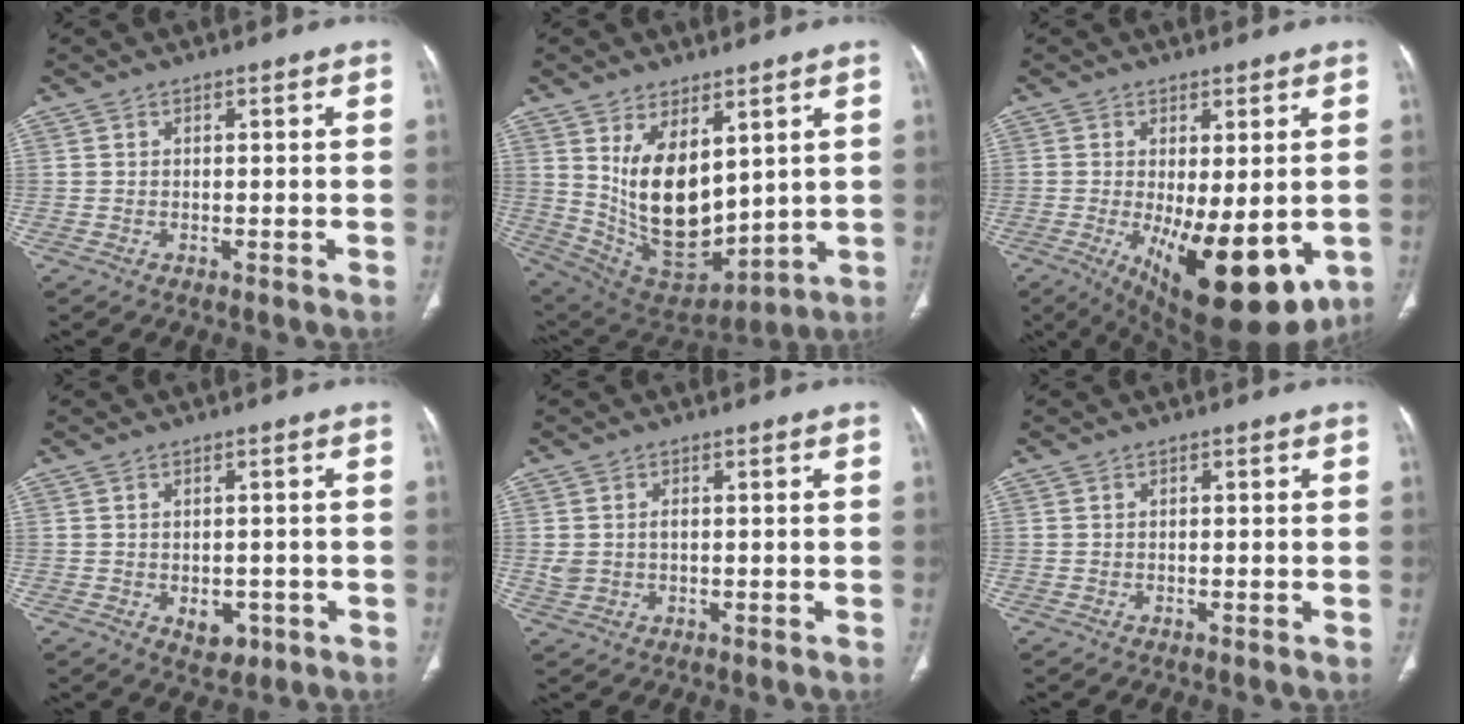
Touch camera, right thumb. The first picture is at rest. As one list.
[{"total": 16.6, "force": [4.4, 9.1, 13.1], "torque": [-0.199, -0.036, 0.115]}, {"total": 16.8, "force": [-4.5, 6.5, 14.9], "torque": [-0.197, -0.028, -0.043]}, {"total": 4.3, "force": [-1.3, 3.0, 2.8], "torque": [-0.023, 0.005, -0.005]}, {"total": 3.0, "force": [0.1, 2.3, 2.0], "torque": [-0.041, 0.004, 0.006]}, {"total": 0.0}]